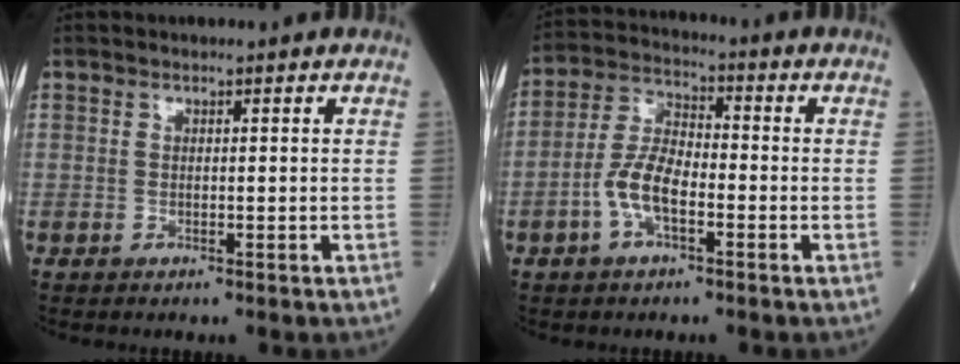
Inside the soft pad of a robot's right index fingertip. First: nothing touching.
{"total": 7.7, "force": [-2.6, 3.2, 6.5], "torque": [-0.142, 0.012, -0.054]}